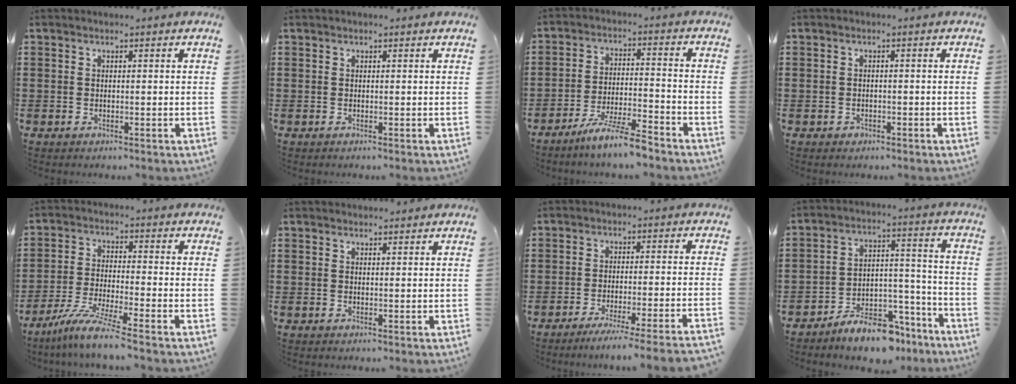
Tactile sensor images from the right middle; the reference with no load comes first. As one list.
[{"total": 0.0}, {"total": 7.3, "force": [-6.2, 0.0, 3.9], "torque": [-0.080, -0.008, -0.116]}, {"total": 0.6, "force": [-0.4, 0.4, 0.2], "torque": [-0.005, 0.000, -0.009]}, {"total": 7.0, "force": [-5.7, -0.4, 4.1], "torque": [-0.090, -0.020, -0.111]}, {"total": 1.0, "force": [1.0, 0.2, 0.0], "torque": [0.005, -0.002, 0.017]}, {"total": 4.3, "force": [-3.7, -0.9, 1.9], "torque": [-0.030, -0.015, -0.073]}, {"total": 9.2, "force": [-8.1, 2.6, 3.5], "torque": [-0.053, 0.034, -0.150]}]